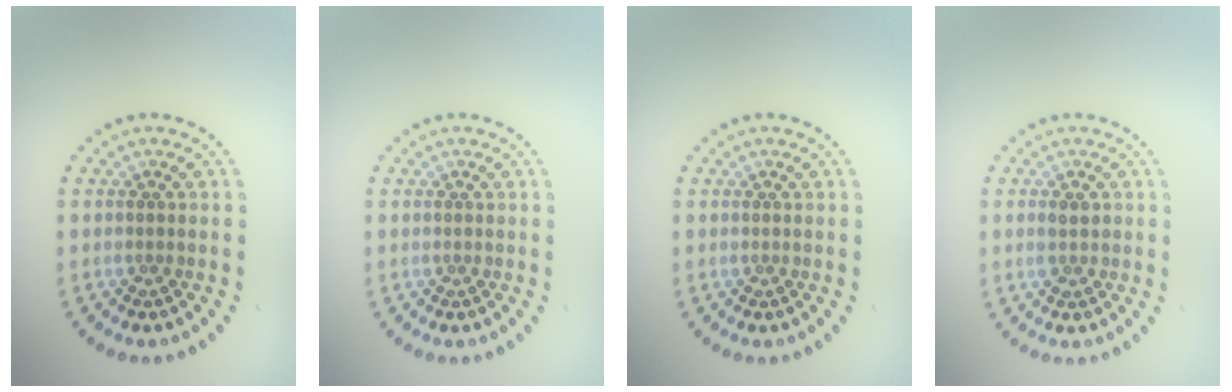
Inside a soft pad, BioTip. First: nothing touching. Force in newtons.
{"total": 0.0}
{"total": 0.0}
{"total": 1.4, "press": 1.4, "slide": 0.1}